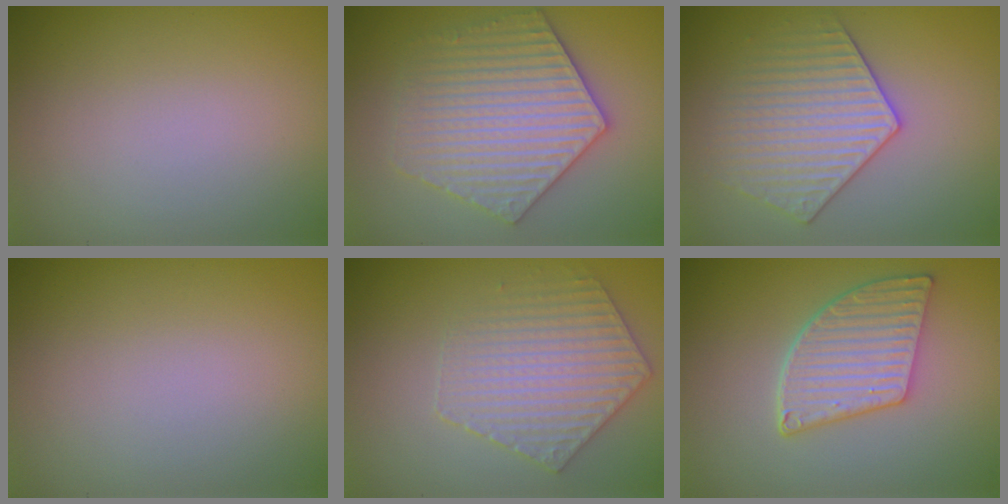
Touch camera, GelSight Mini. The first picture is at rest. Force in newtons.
{"total": 6.1, "press": 6.1, "slide": 1.0}
{"total": 3.6, "press": 3.6, "slide": 0.1}
{"total": 0.0}
{"total": 3.8, "press": 3.8, "slide": 0.6}
{"total": 5.1, "press": 4.2, "slide": 3.0}